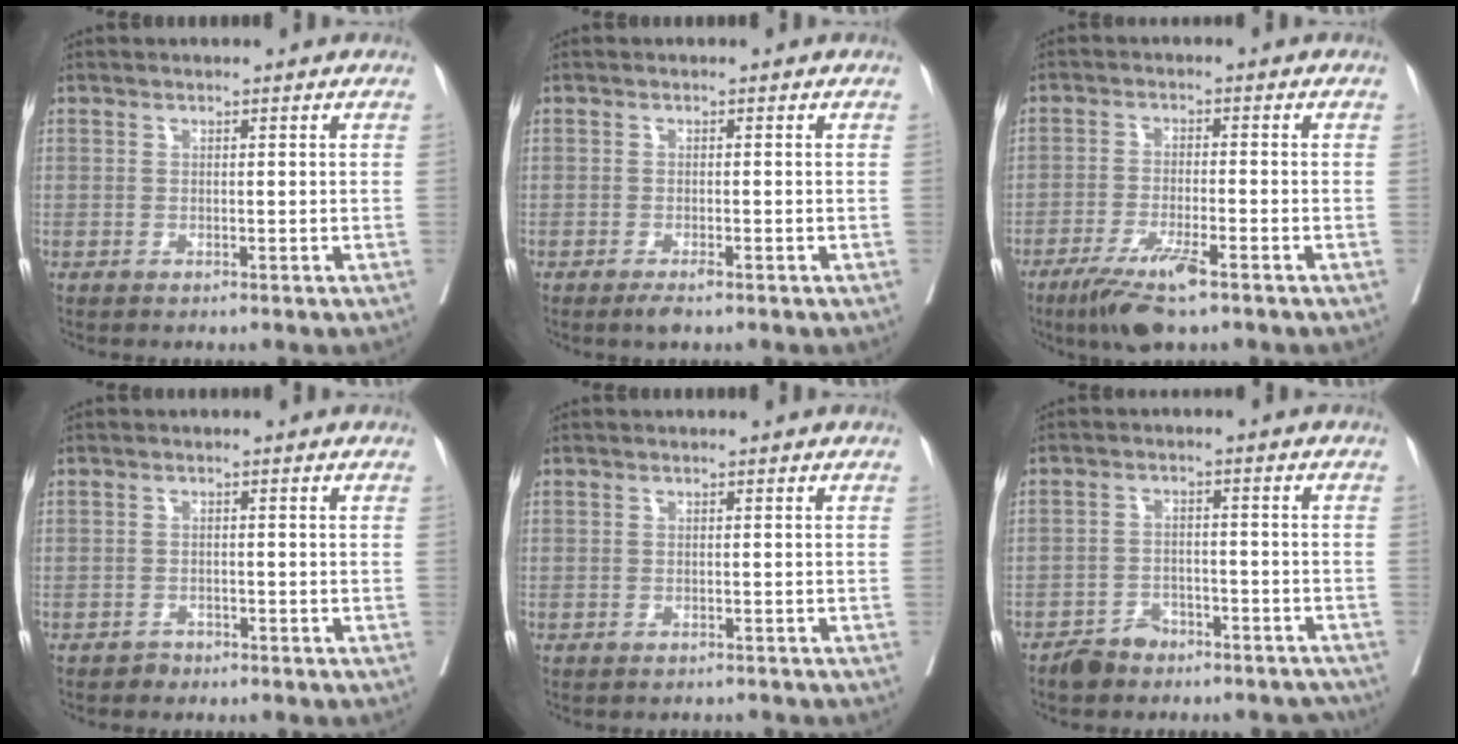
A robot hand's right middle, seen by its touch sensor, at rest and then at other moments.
{"total": 1.8, "force": [-1.2, 0.3, 1.3], "torque": [-0.023, -0.005, -0.018]}
{"total": 7.5, "force": [-4.8, 0.8, 5.7], "torque": [-0.109, -0.018, -0.081]}
{"total": 1.2, "force": [-1.0, 0.6, -0.1], "torque": [-0.002, 0.001, -0.020]}
{"total": 1.7, "force": [-1.6, 0.5, 0.0], "torque": [-0.001, -0.004, -0.023]}
{"total": 6.6, "force": [-5.5, 3.4, 1.1], "torque": [-0.005, 0.012, -0.081]}